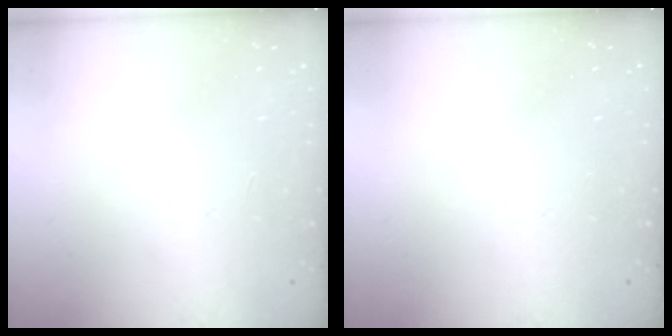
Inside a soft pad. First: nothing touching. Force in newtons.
{"total": 0.0}